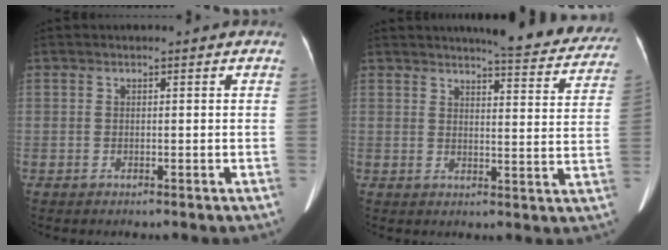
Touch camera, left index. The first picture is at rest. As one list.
[{"total": 13.8, "force": [12.8, 1.9, 4.8], "torque": [-0.043, -0.038, 0.131]}]